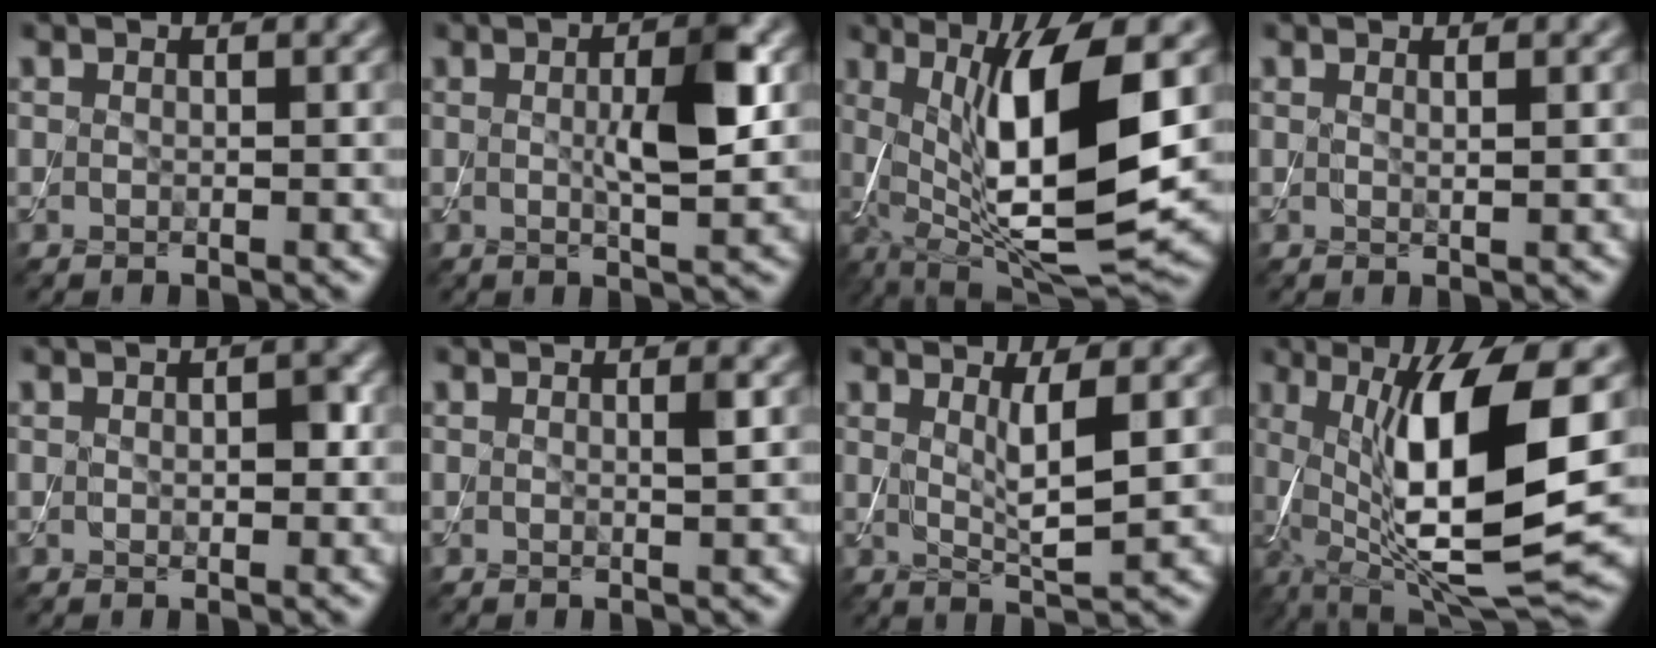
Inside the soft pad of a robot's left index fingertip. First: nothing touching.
{"total": 4.6, "force": [0.4, 1.0, 4.5], "torque": [-0.079, 0.001, 0.007]}
{"total": 12.2, "force": [1.4, 3.2, 11.7], "torque": [-0.199, -0.010, 0.033]}
{"total": 0.9, "force": [0.4, 0.3, 0.8], "torque": [-0.006, 0.001, 0.004]}
{"total": 1.8, "force": [0.1, 0.9, 1.5], "torque": [-0.024, 0.002, 0.003]}
{"total": 0.8, "force": [0.2, 0.1, 0.7], "torque": [-0.011, 0.001, 0.001]}
{"total": 3.5, "force": [1.0, 0.6, 3.3], "torque": [-0.058, -0.011, 0.021]}
{"total": 13.6, "force": [1.0, 3.6, 13.1], "torque": [-0.228, -0.013, 0.023]}